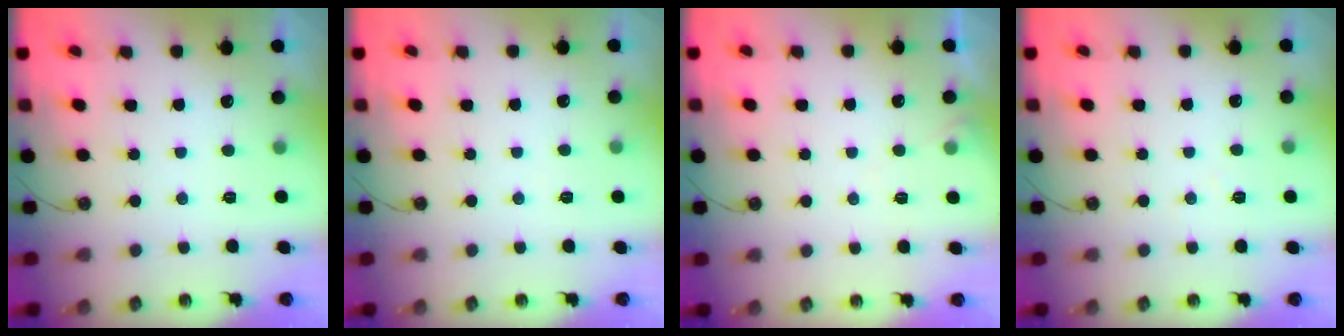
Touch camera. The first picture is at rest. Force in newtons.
{"total": 2.6, "press": 2.6, "slide": 0.5}
{"total": 4.1, "press": 4.1, "slide": 0.7}
{"total": 3.1, "press": 3.1, "slide": 0.6}